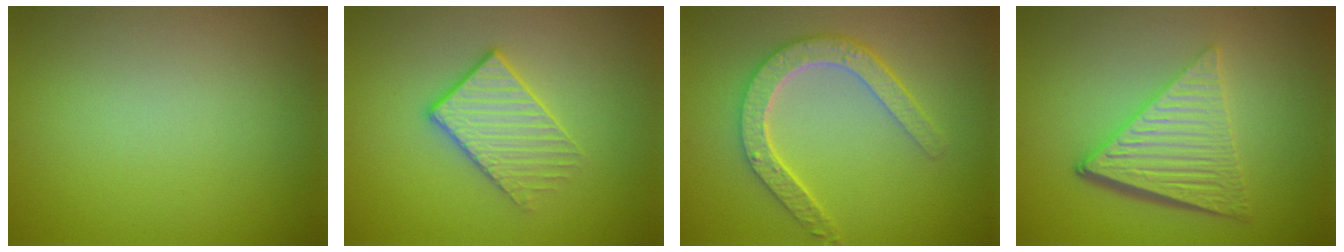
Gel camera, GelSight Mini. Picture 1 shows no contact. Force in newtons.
{"total": 2.9, "press": 2.6, "slide": 1.2}
{"total": 4.7, "press": 3.7, "slide": 2.9}
{"total": 6.3, "press": 4.2, "slide": 4.6}